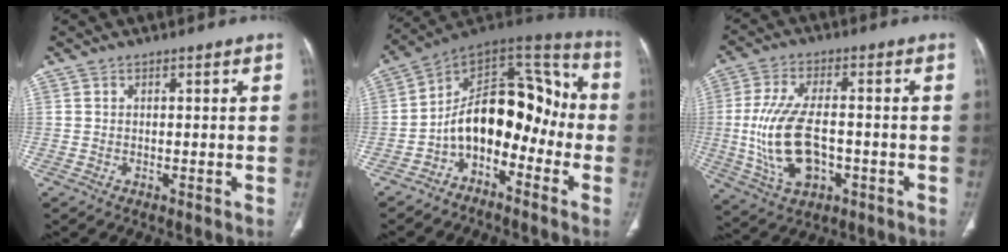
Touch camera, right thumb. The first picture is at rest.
{"total": 15.7, "force": [-4.8, 9.9, 11.1], "torque": [-0.133, 0.101, -0.090]}
{"total": 14.1, "force": [-1.9, 7.5, 11.8], "torque": [-0.240, 0.007, -0.024]}